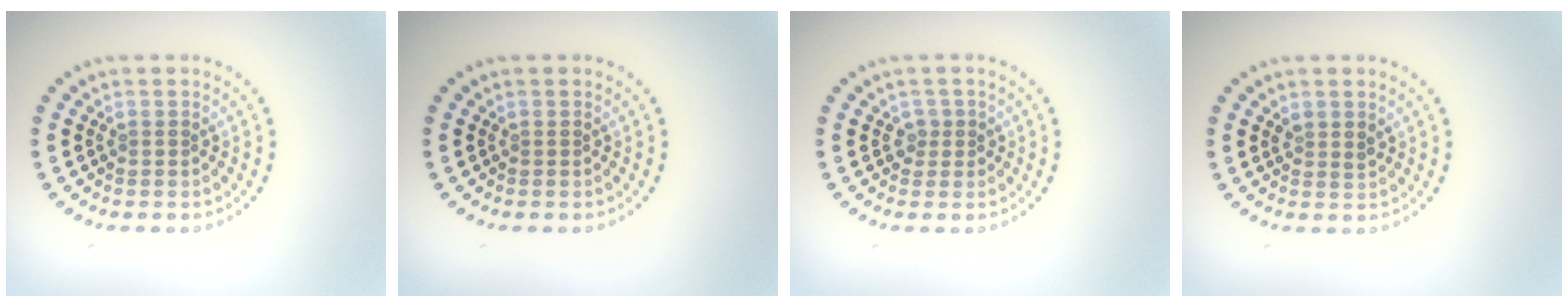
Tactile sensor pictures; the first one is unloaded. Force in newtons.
{"total": 0.0}
{"total": 1.3, "press": 1.0, "slide": 0.7}
{"total": 1.1, "press": 0.9, "slide": 0.6}